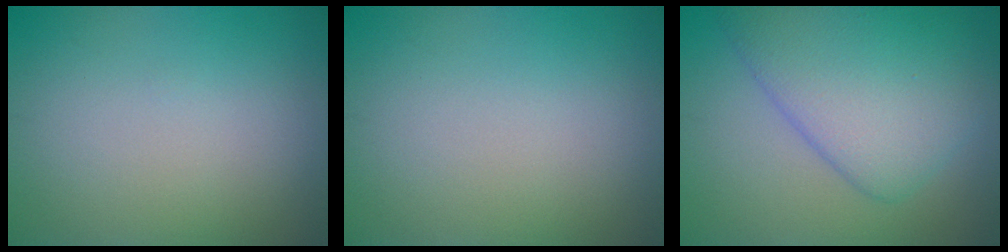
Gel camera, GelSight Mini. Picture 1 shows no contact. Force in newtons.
{"total": 0.0}
{"total": 7.2, "press": 7.2, "slide": 0.3}